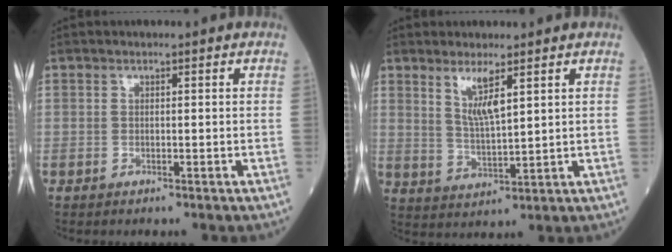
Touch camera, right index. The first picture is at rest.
{"total": 5.3, "force": [2.9, 0.5, 4.4], "torque": [-0.086, -0.013, 0.060]}